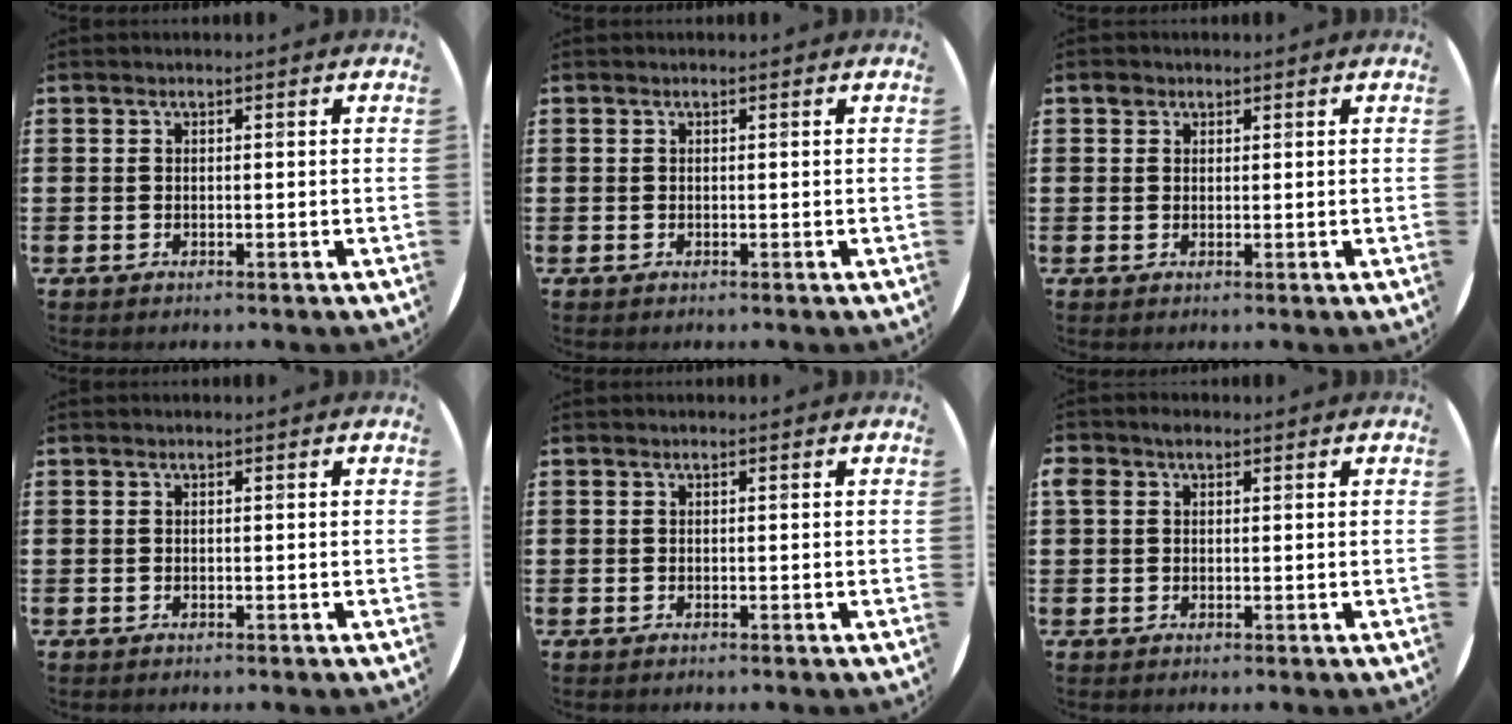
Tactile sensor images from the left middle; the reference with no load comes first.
{"total": 0.0}
{"total": 1.3, "force": [0.9, 0.9, 0.1], "torque": [0.012, -0.003, 0.014]}
{"total": 0.0}
{"total": 0.0}
{"total": 1.7, "force": [1.0, 1.2, 0.6], "torque": [-0.015, 0.006, 0.019]}